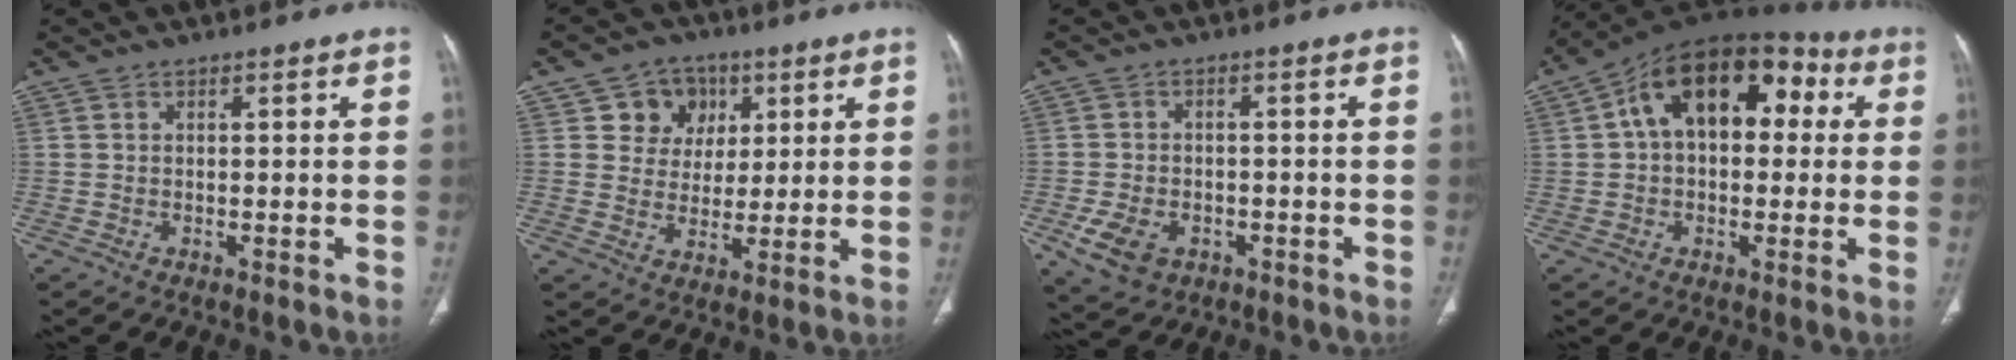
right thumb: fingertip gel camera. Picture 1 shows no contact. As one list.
[{"total": 8.3, "force": [3.2, 7.4, 2.0], "torque": [0.009, -0.005, 0.052]}, {"total": 7.3, "force": [-3.0, 5.2, 4.2], "torque": [-0.077, 0.011, -0.041]}, {"total": 17.6, "force": [3.9, 10.8, 13.4], "torque": [-0.171, 0.043, 0.049]}]